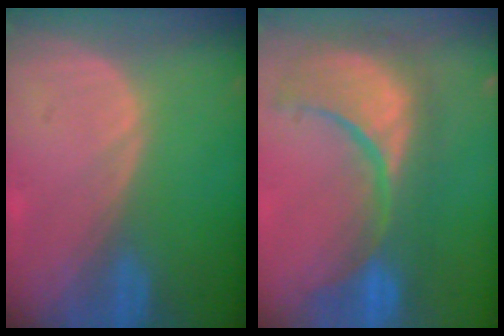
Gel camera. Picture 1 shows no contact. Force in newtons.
{"total": 12.6, "press": 11.2, "slide": 5.7}